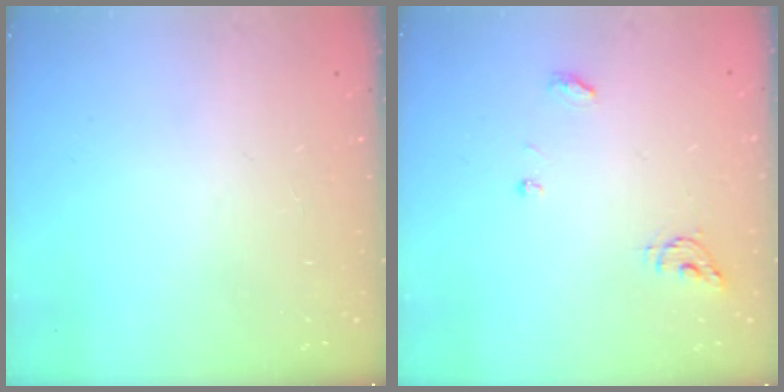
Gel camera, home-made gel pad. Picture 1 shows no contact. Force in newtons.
{"total": 5.3, "press": 5.3, "slide": 0.4}